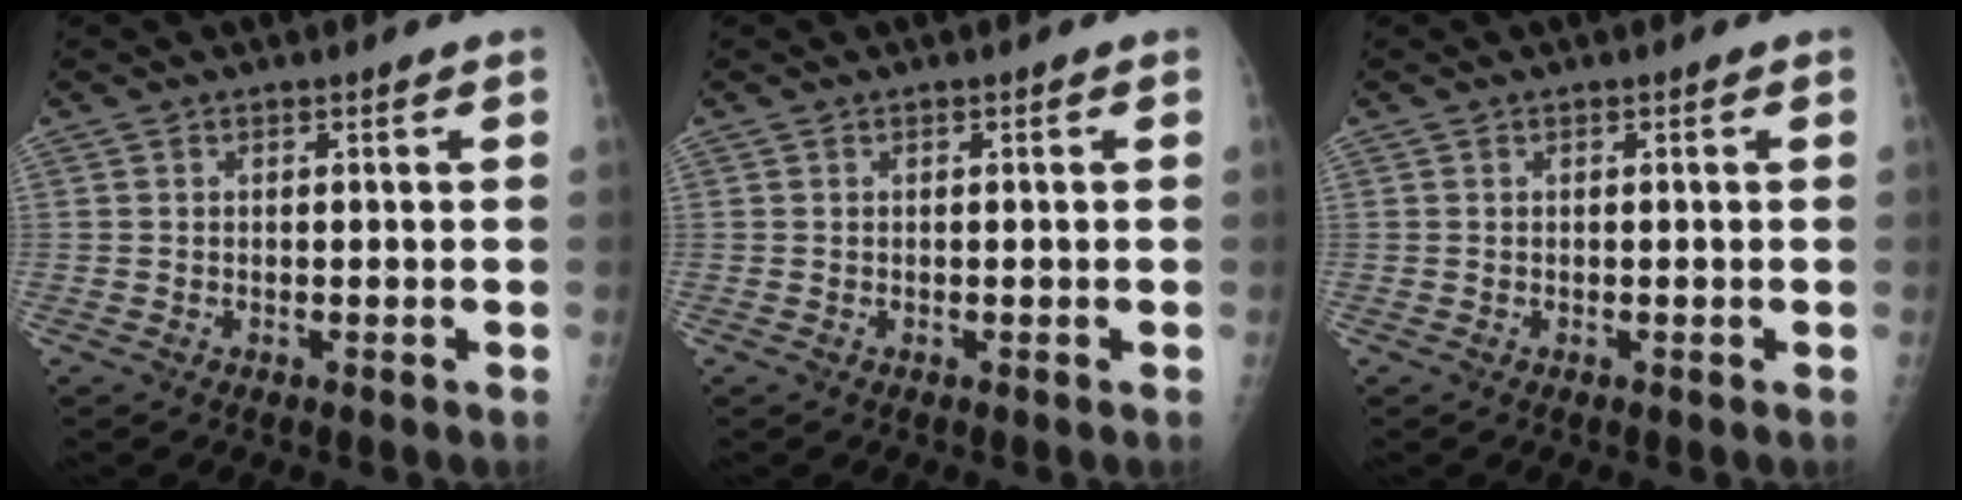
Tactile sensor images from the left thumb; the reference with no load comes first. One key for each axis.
{"total": 0.0}
{"total": 0.0}